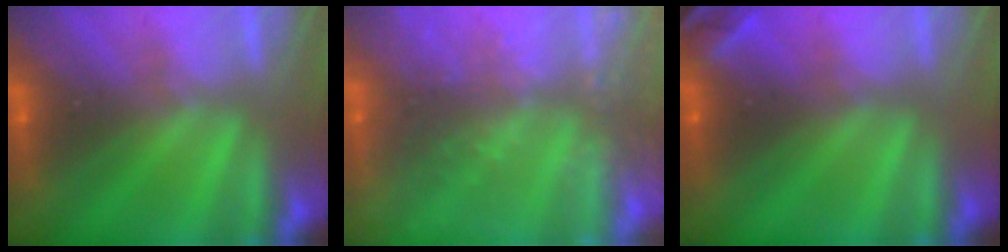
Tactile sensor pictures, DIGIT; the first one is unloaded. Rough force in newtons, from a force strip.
{"total": 6.9}
{"total": 2.0}